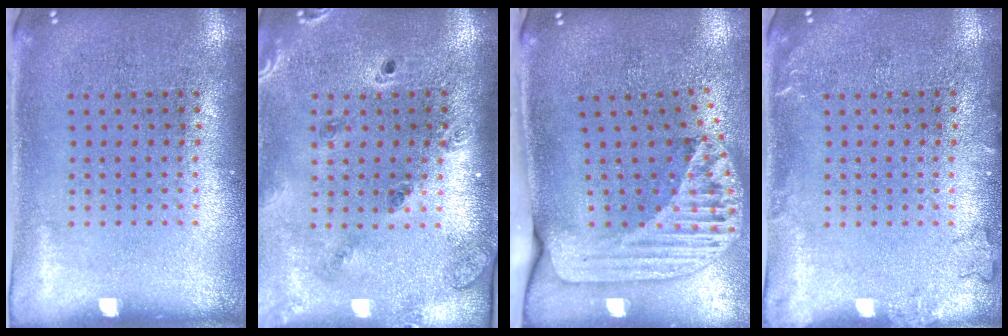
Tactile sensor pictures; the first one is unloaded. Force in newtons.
{"total": 1.4, "press": 1.4, "slide": 0.2}
{"total": 2.7, "press": 1.8, "slide": 1.9}
{"total": 1.2, "press": 1.2, "slide": 0.3}